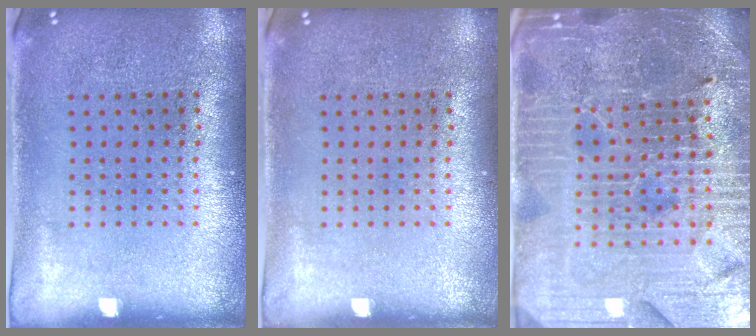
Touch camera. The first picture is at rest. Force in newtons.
{"total": 0.0}
{"total": 5.0, "press": 4.7, "slide": 1.7}